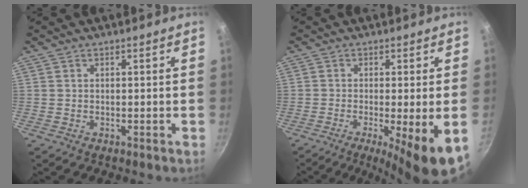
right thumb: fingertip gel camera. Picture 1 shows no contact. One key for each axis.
{"total": 9.8, "fx": -3.1, "fy": 1.1, "fz": 9.3, "tx": -0.147, "ty": -0.013, "tz": -0.043}